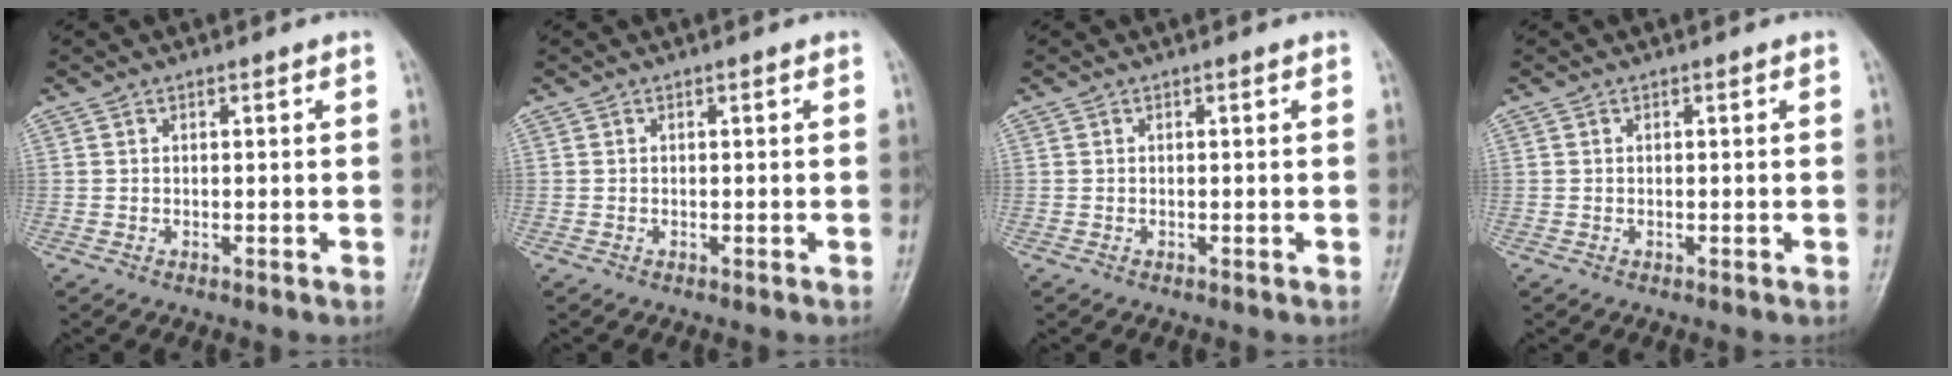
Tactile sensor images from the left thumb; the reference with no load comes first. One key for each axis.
{"total": 0.0}
{"total": 0.0}
{"total": 0.0}